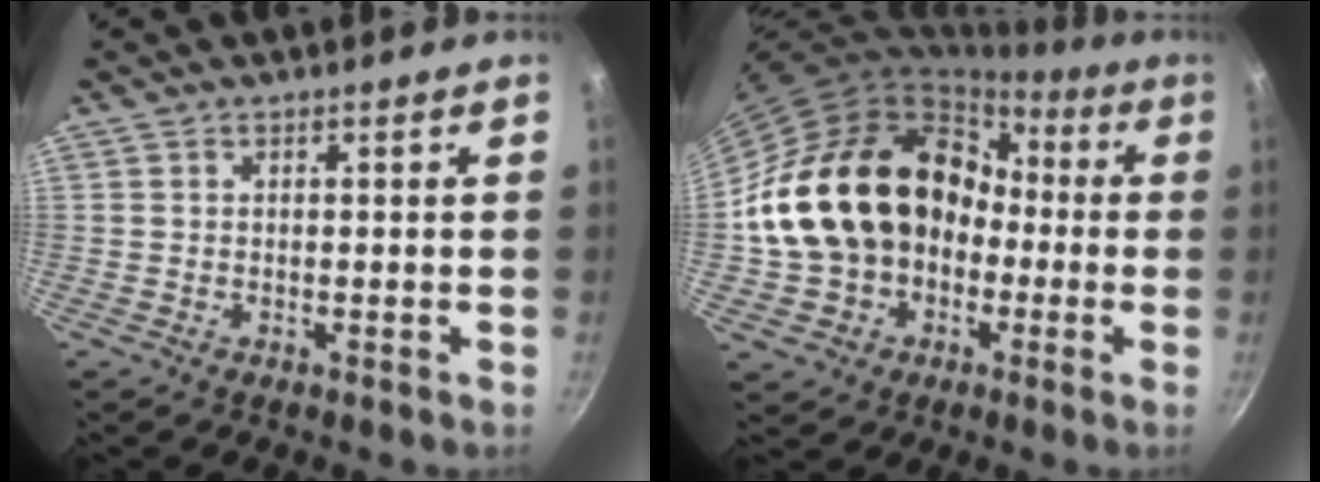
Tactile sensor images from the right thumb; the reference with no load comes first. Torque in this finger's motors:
{"motor_torque": [1.96, 2.76, 1.98, -0.79, 0.45]}